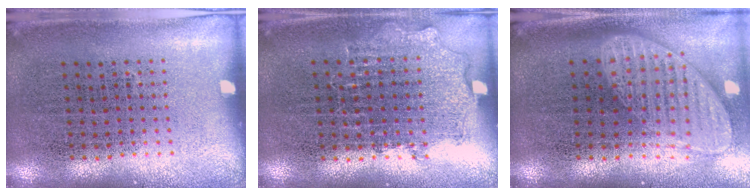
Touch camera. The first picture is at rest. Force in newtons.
{"total": 0.9, "press": 0.9, "slide": 0.2}
{"total": 2.0, "press": 1.6, "slide": 1.1}